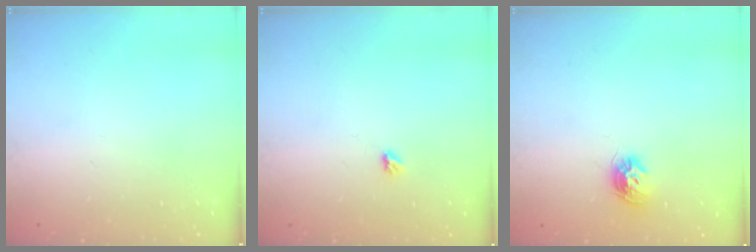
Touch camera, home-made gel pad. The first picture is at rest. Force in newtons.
{"total": 2.9, "press": 2.9, "slide": 0.5}
{"total": 8.3, "press": 8.3, "slide": 0.2}